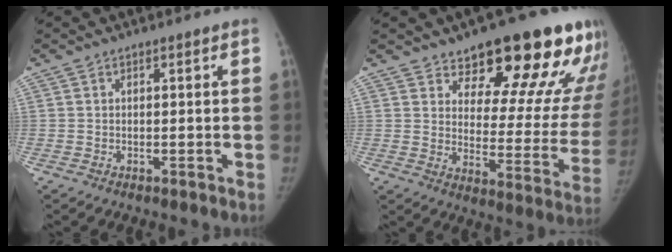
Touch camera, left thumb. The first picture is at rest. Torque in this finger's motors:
{"motor_torque": [0.33, 0.71, 1.38, -1.39, 0.06]}